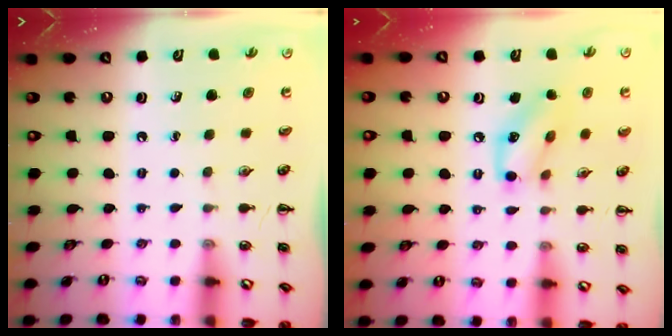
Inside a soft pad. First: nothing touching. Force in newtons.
{"total": 10.5, "press": 10.5, "slide": 0.3}